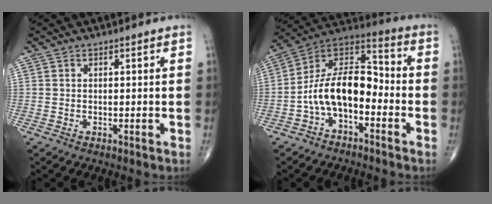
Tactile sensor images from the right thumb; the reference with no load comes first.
{"total": 13.5, "force": [-3.8, 7.6, 10.5], "torque": [-0.173, 0.070, -0.080]}